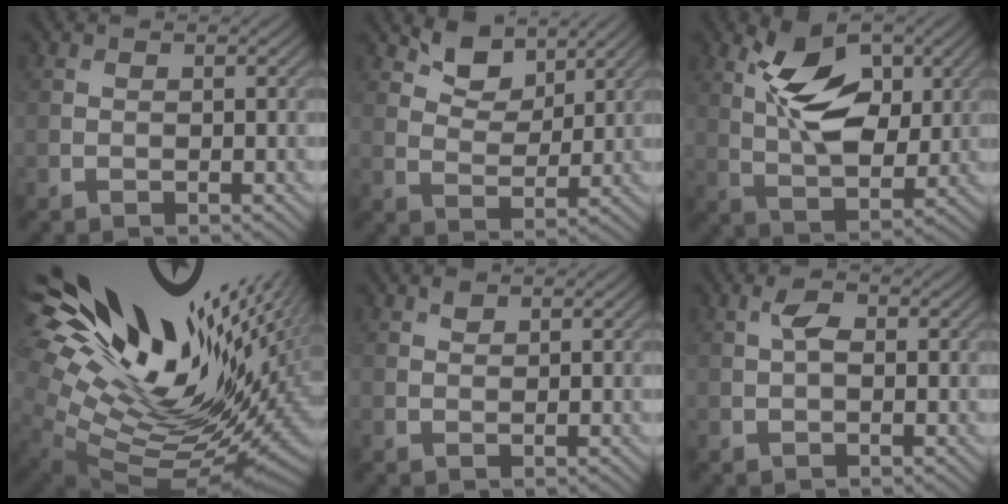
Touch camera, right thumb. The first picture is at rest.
{"total": 5.5, "force": [3.8, 2.9, 2.7], "torque": [-0.057, -0.009, 0.066]}
{"total": 9.7, "force": [3.2, 5.1, 7.6], "torque": [-0.145, -0.001, 0.051]}
{"total": 19.6, "force": [7.2, 9.6, 15.6], "torque": [-0.295, 0.026, 0.150]}
{"total": 0.8, "force": [0.6, 0.4, 0.3], "torque": [-0.008, -0.003, 0.013]}
{"total": 2.1, "force": [0.2, 1.0, 1.8], "torque": [-0.038, 0.003, -0.001]}